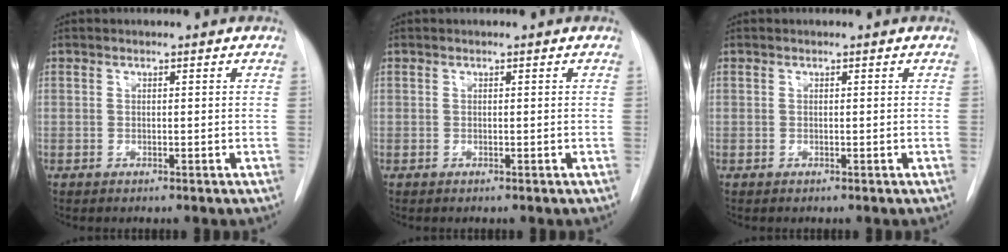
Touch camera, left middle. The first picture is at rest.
{"total": 0.0}
{"total": 0.0}